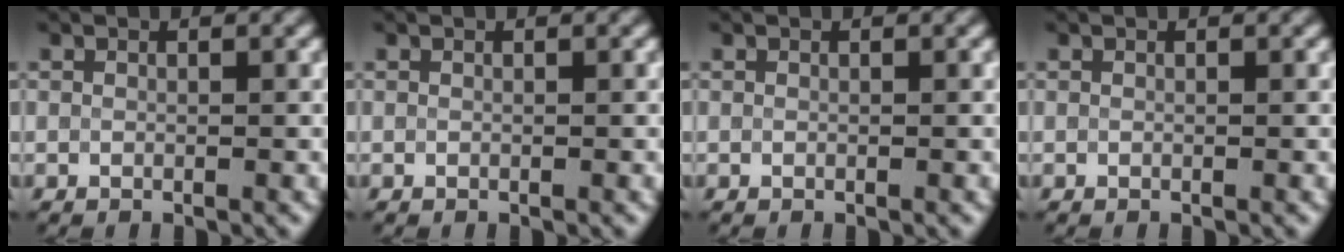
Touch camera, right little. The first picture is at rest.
{"total": 0.0}
{"total": 0.0}
{"total": 0.0}